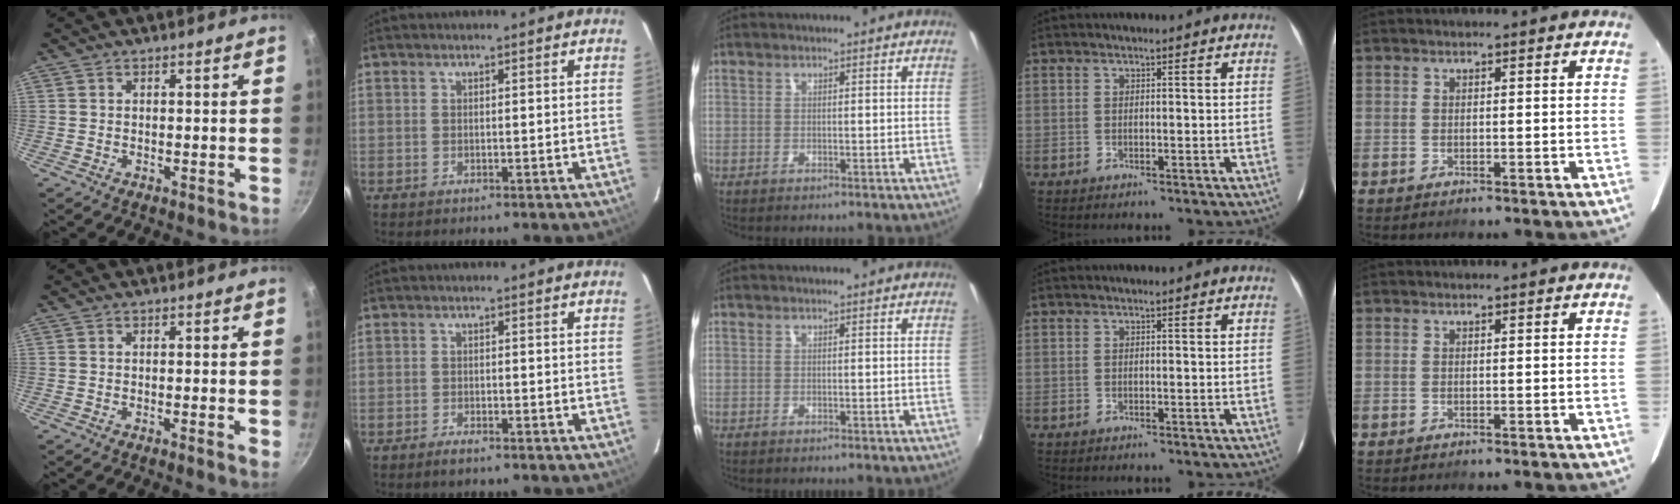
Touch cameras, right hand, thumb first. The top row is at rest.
{"thumb": {"total": 1.2, "force": [-0.3, 0.0, 1.1], "torque": [-0.016, -0.003, -0.007]}, "index": {"total": 2.0, "force": [-1.6, 0.6, 1.0], "torque": [-0.028, -0.002, -0.033]}}